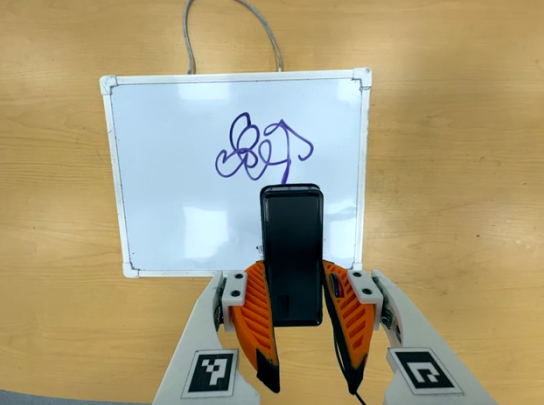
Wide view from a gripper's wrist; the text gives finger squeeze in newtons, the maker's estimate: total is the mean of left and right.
{"total": 5.2, "left": 3.9, "right": 6.6}